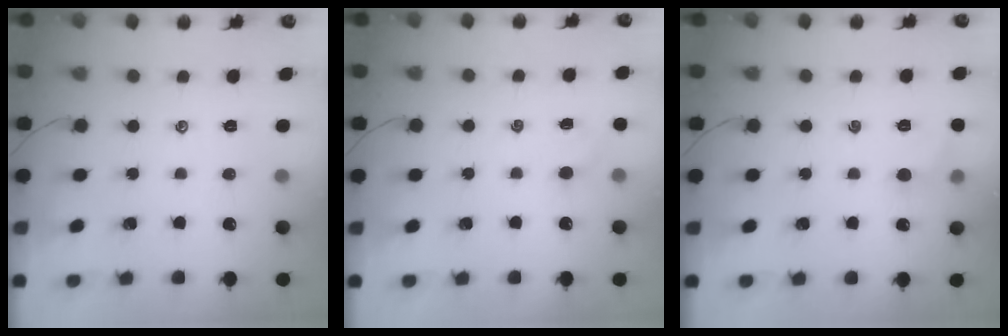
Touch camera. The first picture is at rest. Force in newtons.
{"total": 2.4, "press": 2.3, "slide": 0.8}
{"total": 5.3, "press": 5.1, "slide": 1.7}